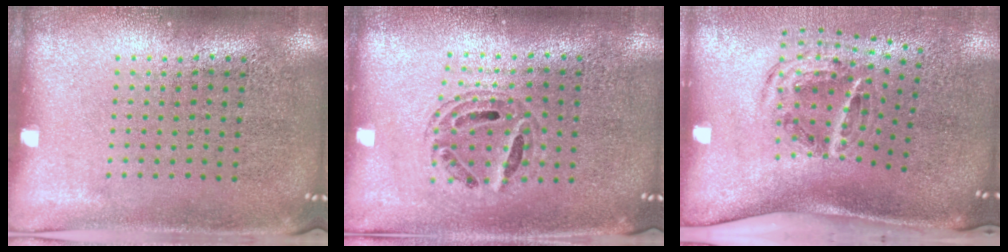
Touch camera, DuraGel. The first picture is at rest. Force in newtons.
{"total": 0.7, "press": 0.7, "slide": 0.3}
{"total": 1.9, "press": 1.2, "slide": 1.4}